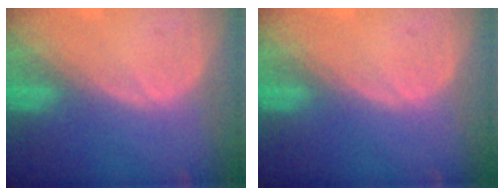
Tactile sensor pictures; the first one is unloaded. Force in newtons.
{"total": 0.0}